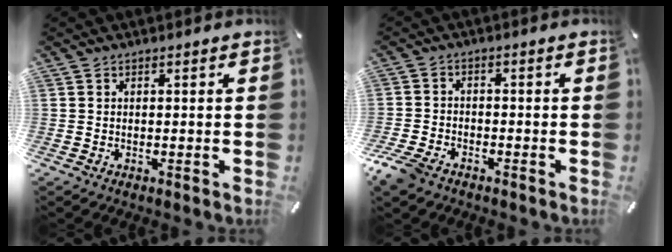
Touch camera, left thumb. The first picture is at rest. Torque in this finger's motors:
{"motor_torque": [-0.32, 1.25, 0.09, 0.07, 0.17]}